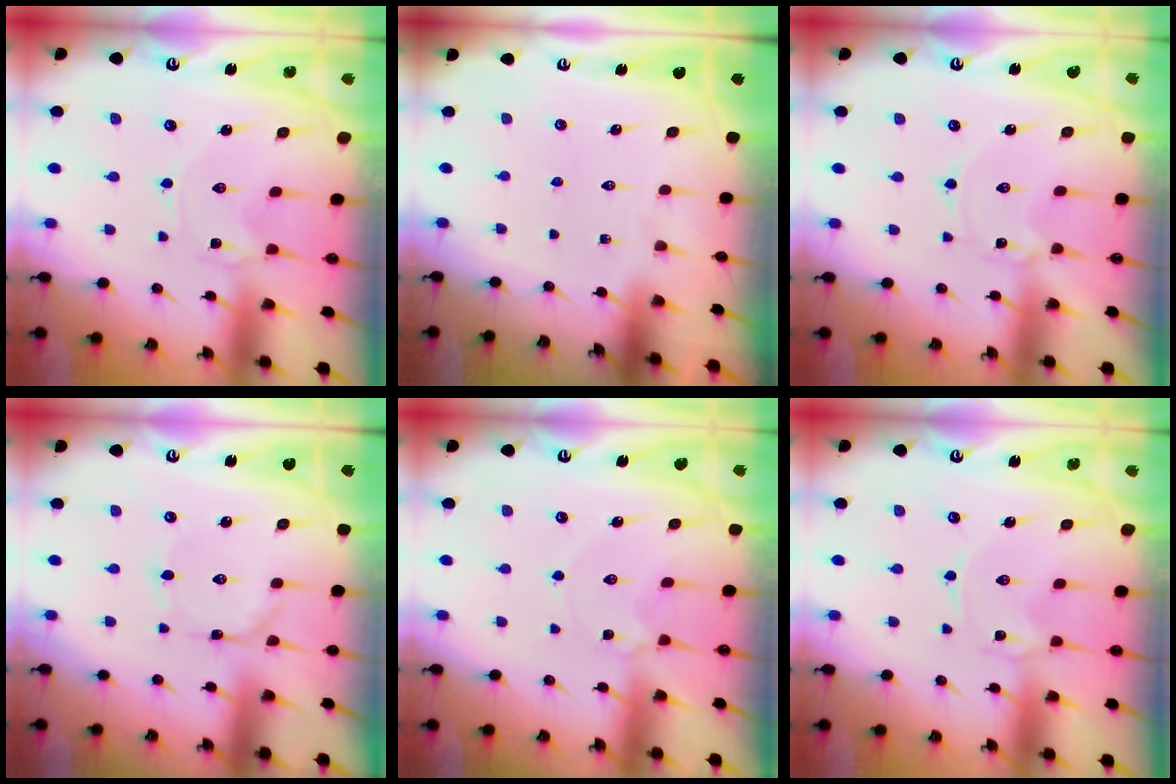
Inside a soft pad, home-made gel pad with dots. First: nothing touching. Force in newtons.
{"total": 0.0}
{"total": 1.8, "press": 1.8, "slide": 0.3}
{"total": 0.9, "press": 0.9, "slide": 0.0}
{"total": 2.3, "press": 2.3, "slide": 0.3}
{"total": 0.0}